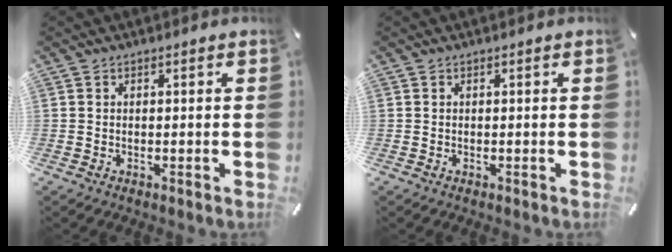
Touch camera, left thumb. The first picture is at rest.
{"total": 0.0}